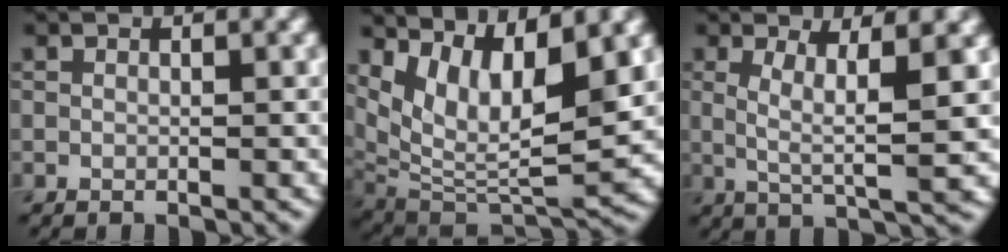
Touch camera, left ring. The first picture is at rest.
{"total": 8.2, "force": [3.7, 3.5, 6.5], "torque": [-0.121, -0.021, 0.073]}
{"total": 5.1, "force": [1.3, 1.0, 4.9], "torque": [-0.090, -0.005, 0.024]}